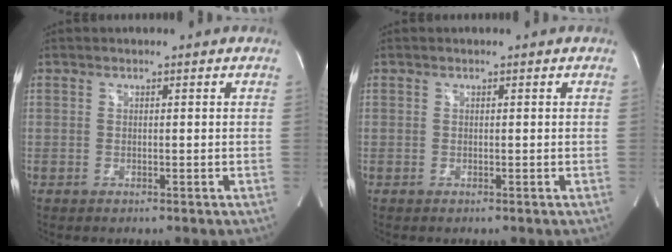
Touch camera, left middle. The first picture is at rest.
{"total": 0.0}